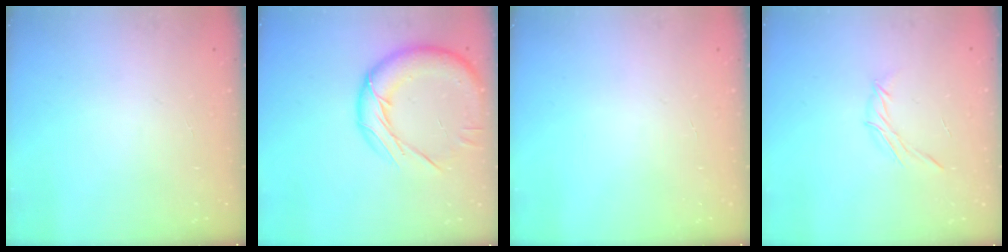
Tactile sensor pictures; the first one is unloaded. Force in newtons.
{"total": 17.7, "press": 17.6, "slide": 1.3}
{"total": 0.0}
{"total": 4.5, "press": 4.3, "slide": 1.1}